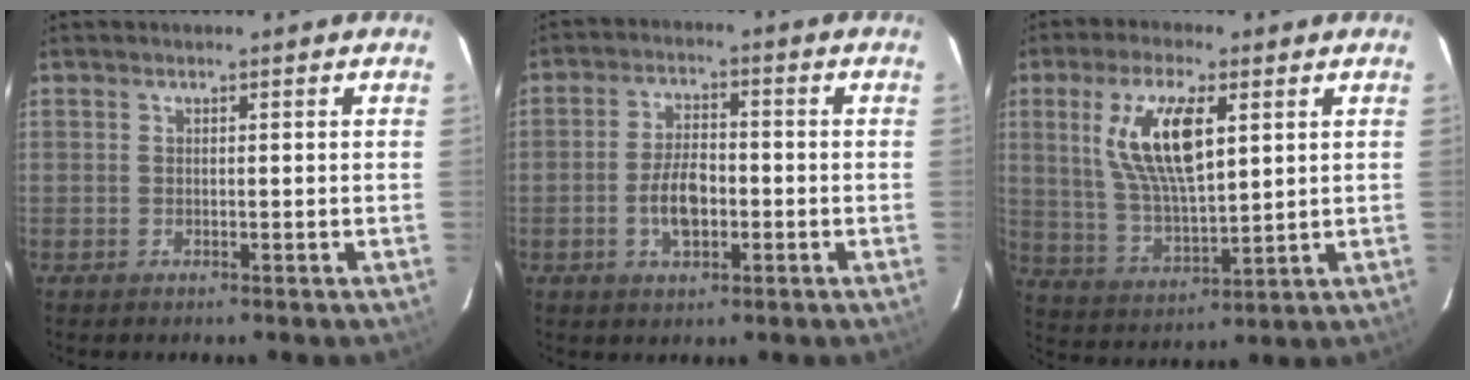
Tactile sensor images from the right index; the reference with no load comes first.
{"total": 6.9, "force": [-1.9, 3.6, 5.6], "torque": [-0.111, 0.006, -0.029]}
{"total": 13.3, "force": [4.3, 4.7, 11.6], "torque": [-0.225, 0.004, 0.092]}